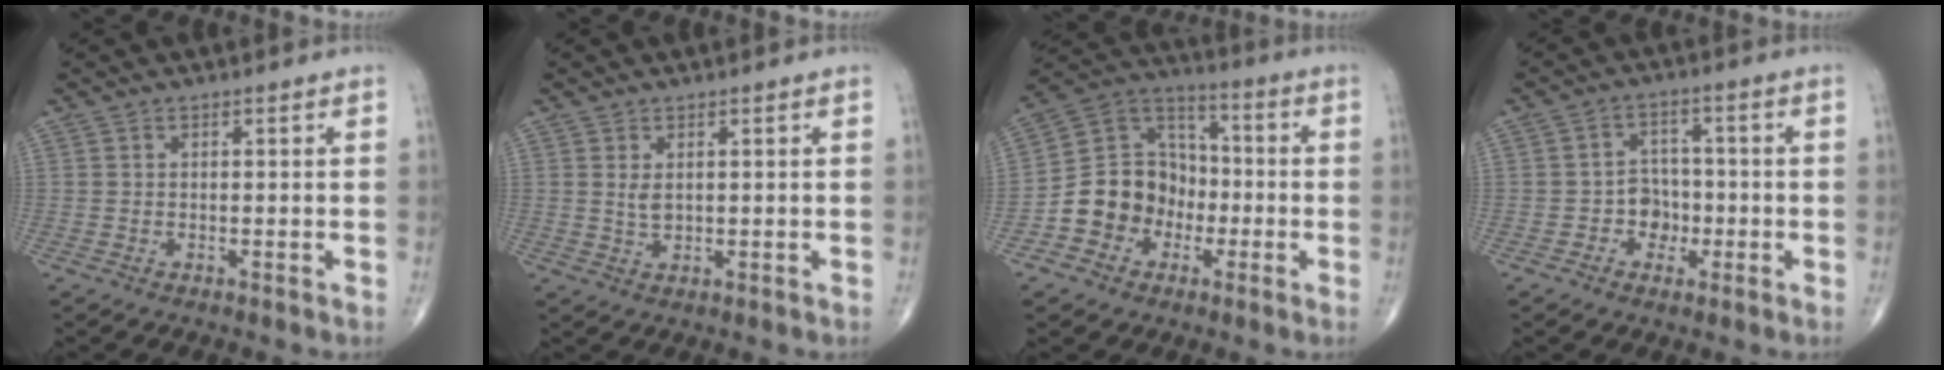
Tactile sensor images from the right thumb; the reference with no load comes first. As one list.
[{"total": 2.1, "force": [0.6, 1.2, 1.7], "torque": [-0.029, -0.005, 0.015]}, {"total": 13.1, "force": [-4.3, 11.4, 5.0], "torque": [-0.039, 0.068, -0.081]}, {"total": 5.3, "force": [-1.6, 4.6, 2.1], "torque": [0.004, 0.020, -0.035]}]